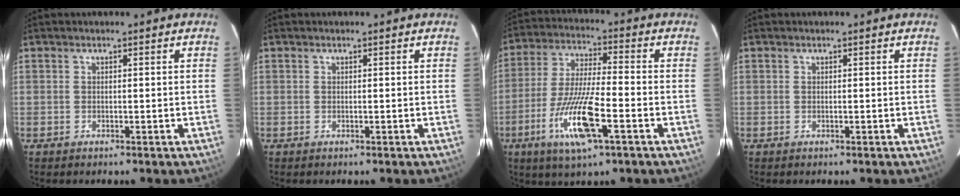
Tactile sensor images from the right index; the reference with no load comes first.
{"total": 0.0}
{"total": 13.0, "force": [-5.2, 1.6, 11.8], "torque": [-0.235, -0.020, -0.095]}
{"total": 0.0}